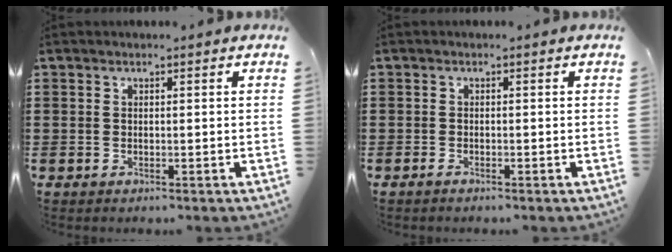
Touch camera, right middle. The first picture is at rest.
{"total": 0.7, "force": [-0.6, 0.0, 0.3], "torque": [-0.009, -0.006, -0.010]}